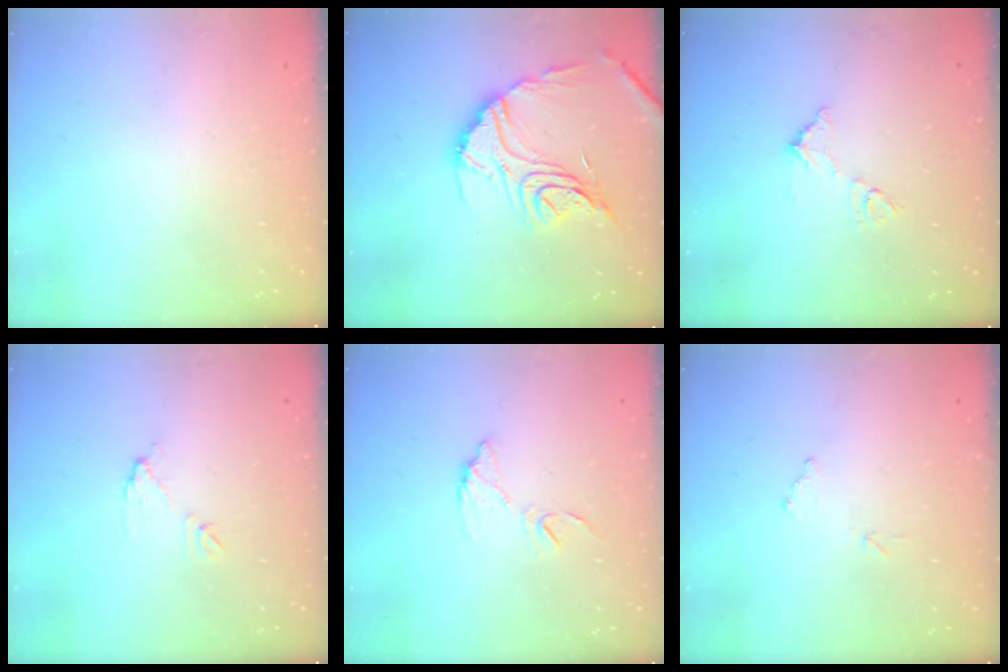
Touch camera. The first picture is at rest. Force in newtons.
{"total": 17.2, "press": 17.1, "slide": 0.9}
{"total": 7.3, "press": 7.3, "slide": 0.3}
{"total": 6.2, "press": 6.2, "slide": 0.2}
{"total": 7.6, "press": 7.6, "slide": 0.1}
{"total": 7.2, "press": 7.1, "slide": 0.5}